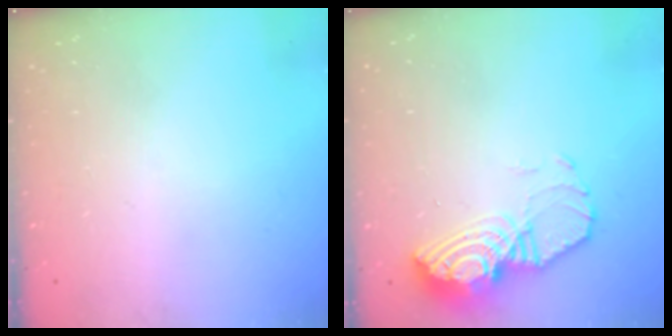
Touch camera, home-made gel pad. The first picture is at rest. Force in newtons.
{"total": 11.9, "press": 11.9, "slide": 1.1}